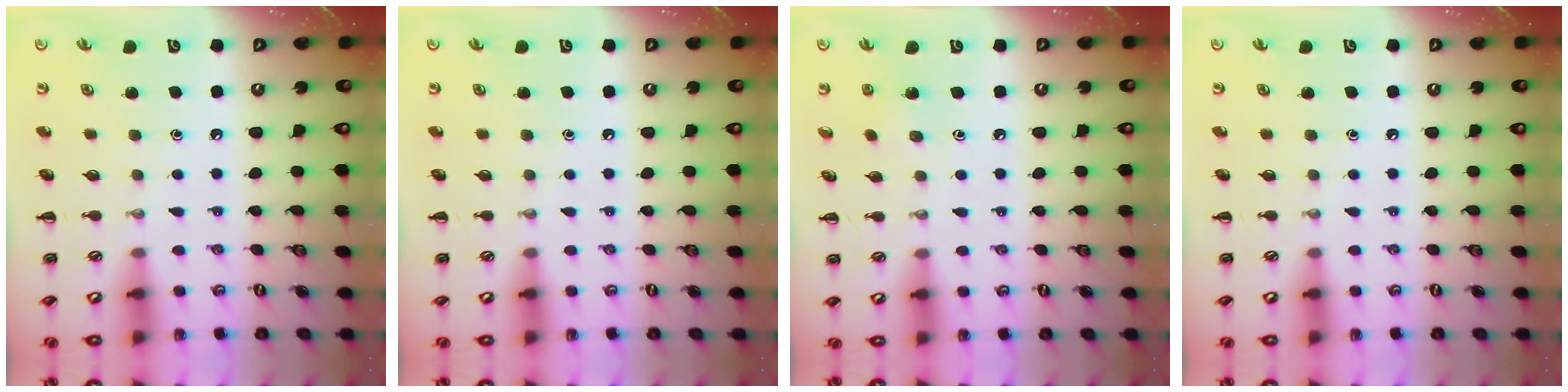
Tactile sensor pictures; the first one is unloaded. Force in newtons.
{"total": 0.0}
{"total": 2.9, "press": 2.7, "slide": 1.0}
{"total": 0.0}